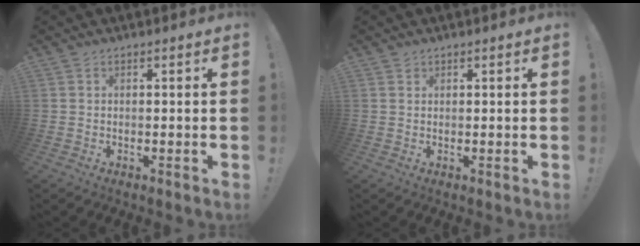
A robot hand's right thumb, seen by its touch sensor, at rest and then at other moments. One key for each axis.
{"total": 0.8, "fx": 0.6, "fy": 0.4, "fz": 0.0, "tx": 0.007, "ty": -0.004, "tz": 0.011}